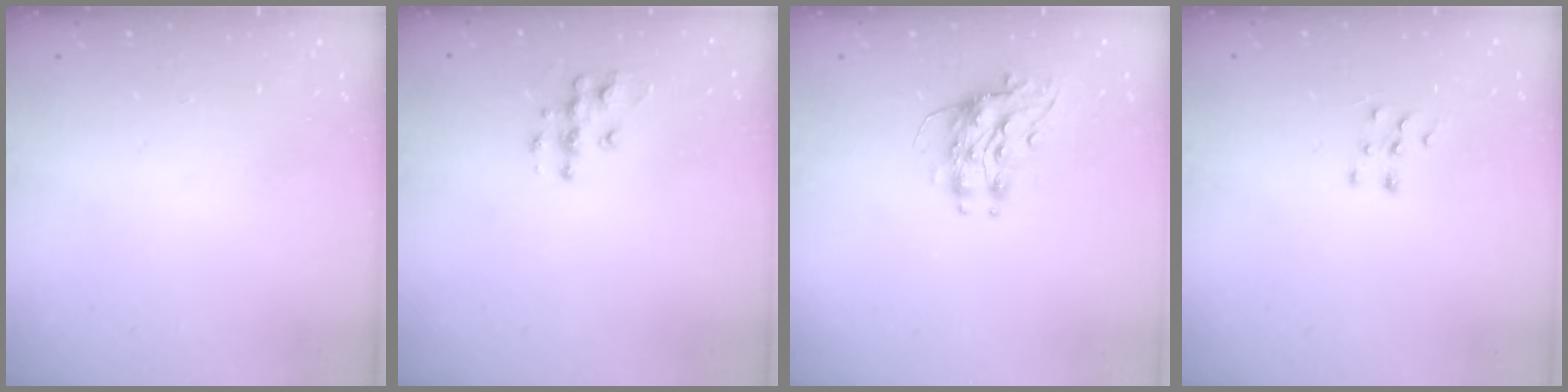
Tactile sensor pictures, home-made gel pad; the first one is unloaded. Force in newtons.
{"total": 7.0, "press": 7.0, "slide": 0.3}
{"total": 8.1, "press": 8.1, "slide": 0.2}
{"total": 6.0, "press": 6.0, "slide": 0.4}